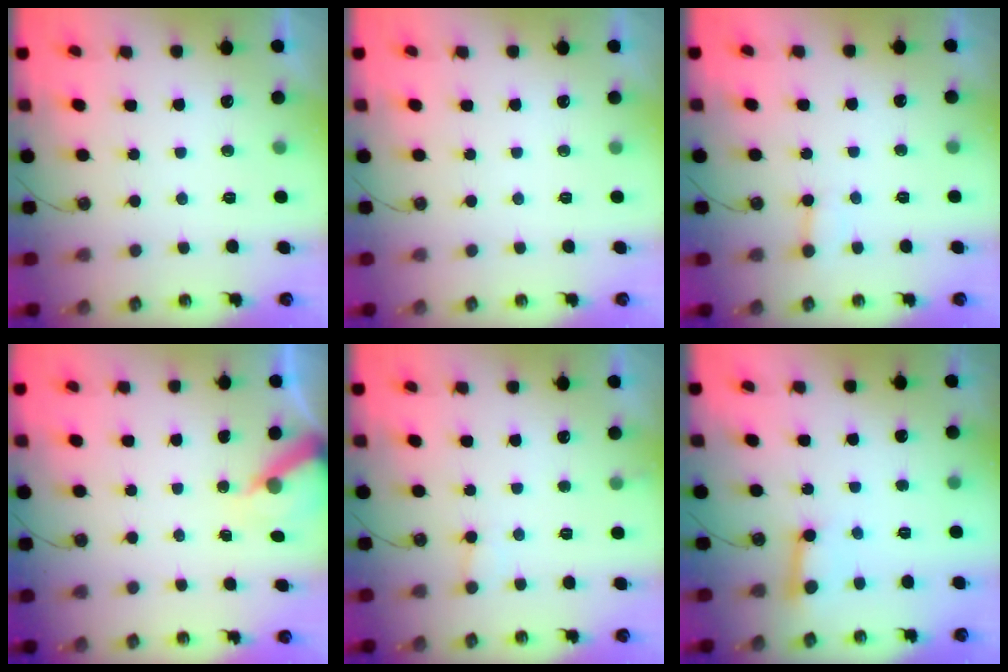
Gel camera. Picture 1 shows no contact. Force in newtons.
{"total": 0.0}
{"total": 4.7, "press": 4.7, "slide": 0.3}
{"total": 7.0, "press": 7.0, "slide": 0.4}
{"total": 6.3, "press": 6.3, "slide": 0.3}
{"total": 6.0, "press": 6.0, "slide": 0.6}